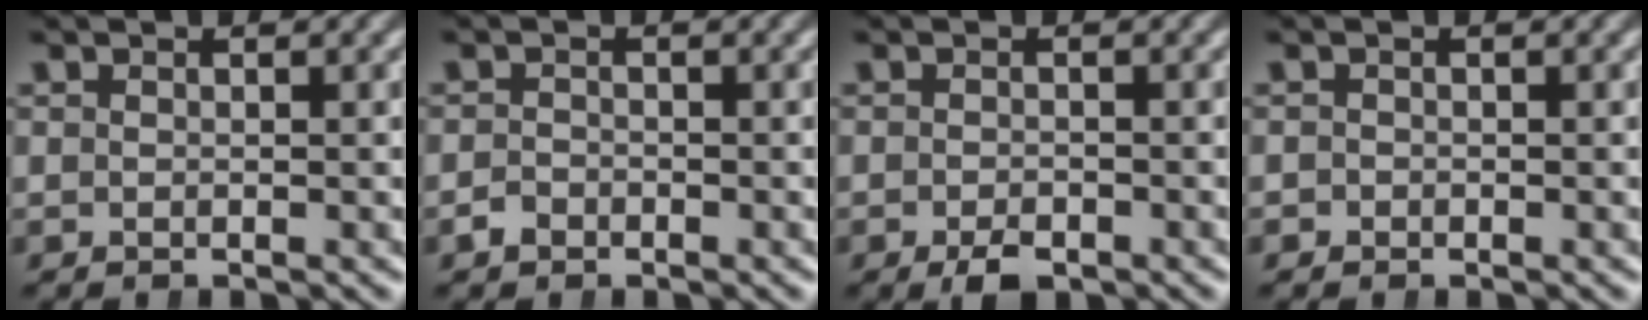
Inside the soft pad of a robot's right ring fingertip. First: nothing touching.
{"total": 1.2, "force": [-1.1, 0.5, 0.1], "torque": [-0.004, -0.009, -0.016]}
{"total": 1.9, "force": [-1.5, 0.7, 1.0], "torque": [-0.015, -0.010, -0.024]}
{"total": 0.8, "force": [-0.6, 0.5, -0.2], "torque": [0.004, -0.007, -0.009]}